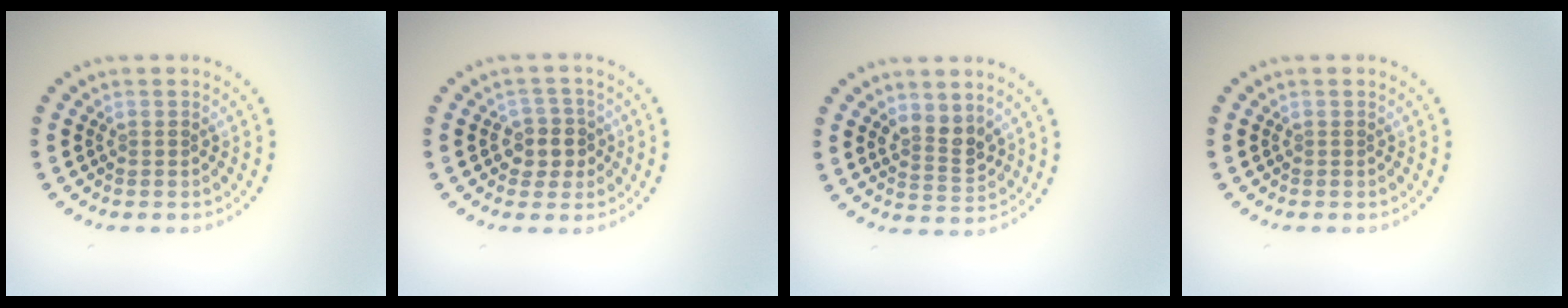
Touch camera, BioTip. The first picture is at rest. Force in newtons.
{"total": 2.6, "press": 2.3, "slide": 1.1}
{"total": 2.7, "press": 2.4, "slide": 1.1}
{"total": 0.0}